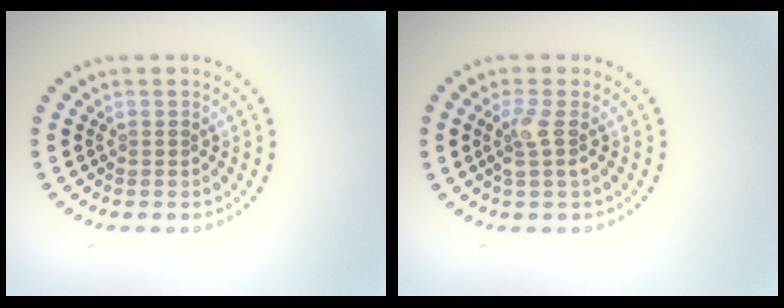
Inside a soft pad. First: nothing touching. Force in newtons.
{"total": 2.0, "press": 1.6, "slide": 1.2}